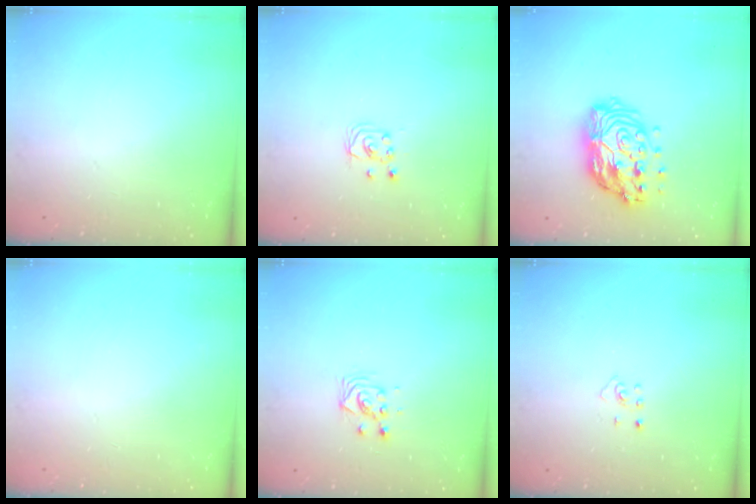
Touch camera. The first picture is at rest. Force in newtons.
{"total": 2.4, "press": 2.4, "slide": 0.2}
{"total": 17.1, "press": 17.0, "slide": 1.6}
{"total": 0.0}
{"total": 4.1, "press": 4.1, "slide": 0.2}
{"total": 2.7, "press": 2.6, "slide": 0.6}